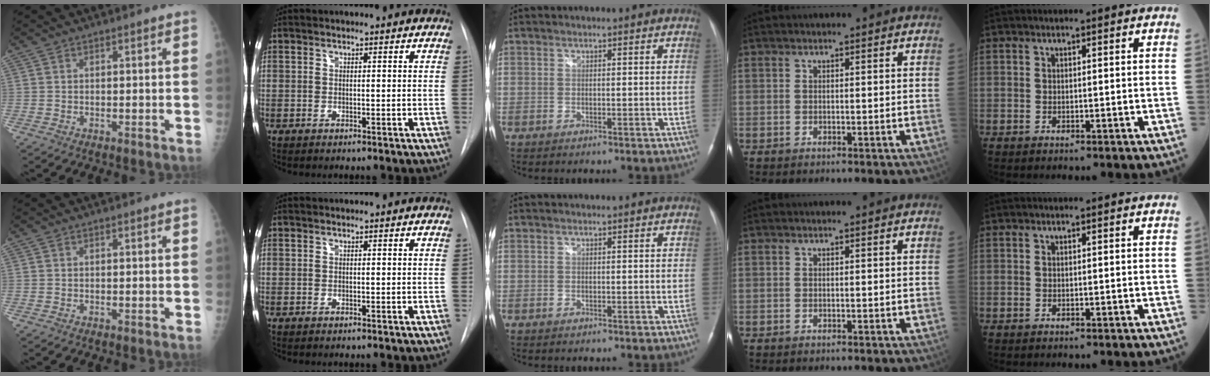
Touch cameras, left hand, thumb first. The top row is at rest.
{}